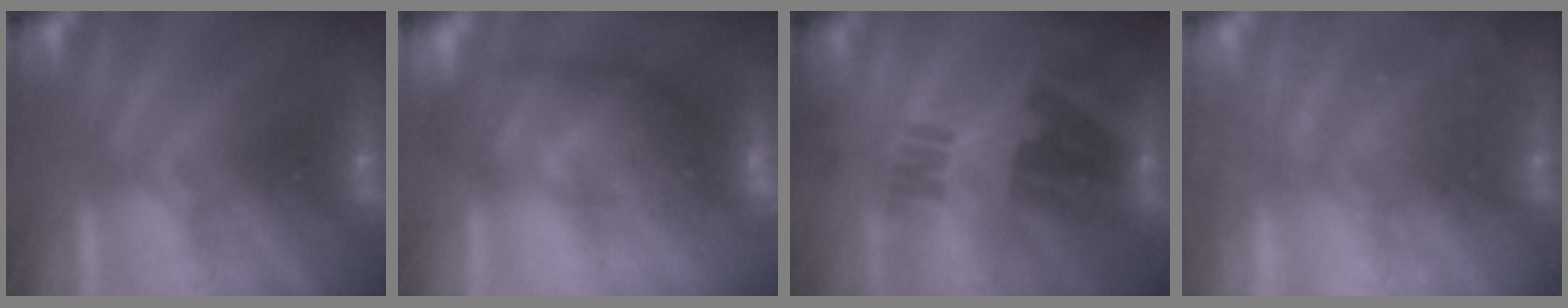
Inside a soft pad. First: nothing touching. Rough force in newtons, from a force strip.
{"total": 7.2}
{"total": 2.2}
{"total": 2.2}